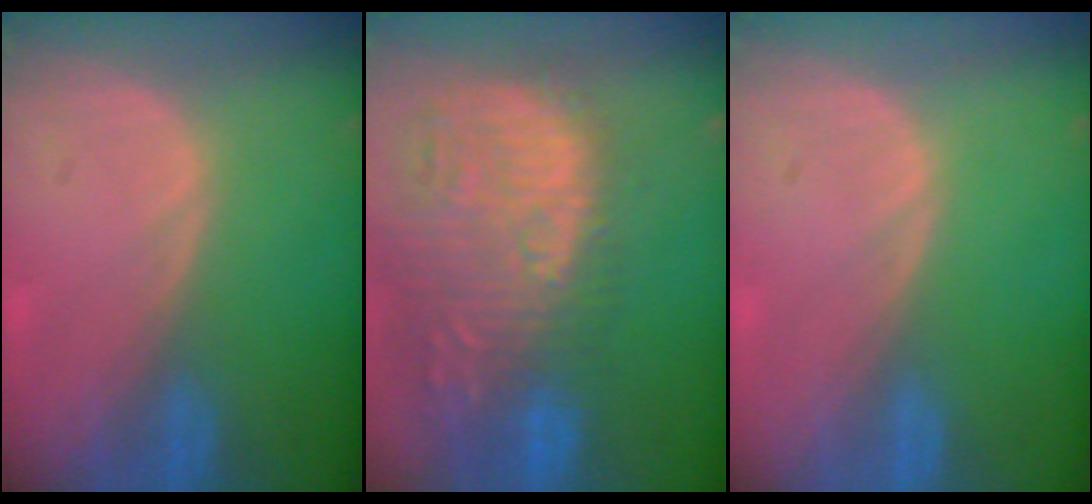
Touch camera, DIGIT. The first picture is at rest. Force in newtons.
{"total": 15.3, "press": 13.0, "slide": 8.1}
{"total": 0.0}